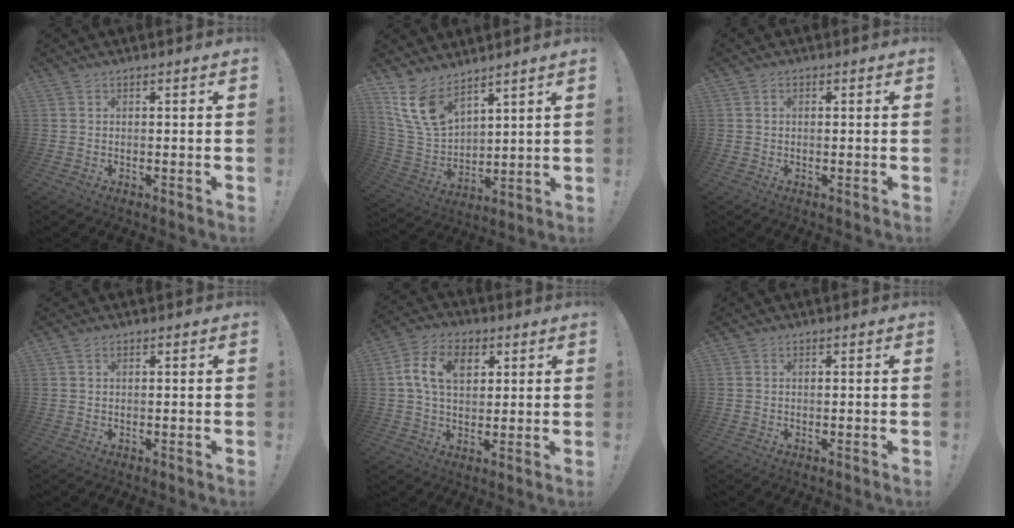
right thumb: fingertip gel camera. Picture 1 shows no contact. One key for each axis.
{"total": 13.0, "fx": 9.4, "fy": 6.6, "fz": 6.2, "tx": -0.129, "ty": -0.056, "tz": 0.187}
{"total": 0.6, "fx": 0.0, "fy": 0.5, "fz": 0.4, "tx": -0.011, "ty": 0.004, "tz": 0.000}
{"total": 0.7, "fx": 0.4, "fy": 0.5, "fz": 0.3, "tx": -0.009, "ty": 0.003, "tz": 0.007}
{"total": 11.8, "fx": 3.5, "fy": 8.1, "fz": 7.8, "tx": -0.137, "ty": 0.011, "tz": 0.066}
{"total": 0.0}